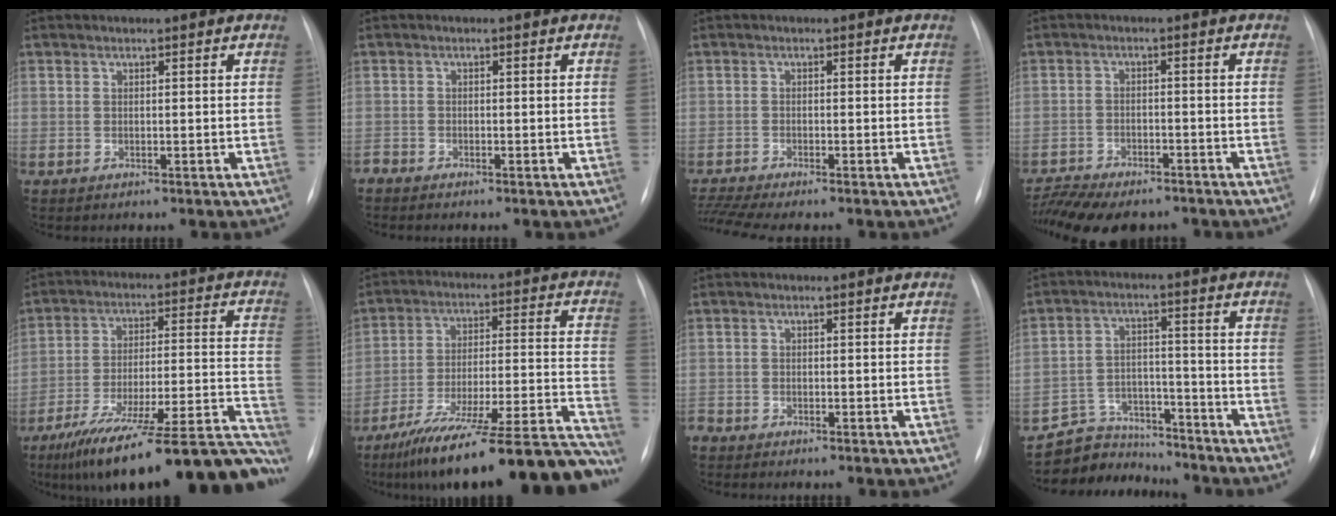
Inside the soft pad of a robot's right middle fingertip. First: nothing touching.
{"total": 0.8, "force": [-0.8, 0.0, -0.1], "torque": [0.003, -0.003, -0.016]}
{"total": 5.1, "force": [-4.4, -0.5, 2.5], "torque": [-0.052, -0.008, -0.078]}
{"total": 12.9, "force": [-10.9, 4.3, 5.4], "torque": [-0.109, 0.006, -0.161]}
{"total": 28.2, "force": [-23.2, 3.4, 15.7], "torque": [-0.143, 0.008, -0.335]}
{"total": 26.3, "force": [-22.6, 1.8, 13.3], "torque": [-0.124, 0.012, -0.336]}
{"total": 1.2, "force": [-1.2, 0.2, 0.0], "torque": [0.003, -0.001, -0.021]}
{"total": 9.8, "force": [-9.1, 3.6, 0.0], "torque": [0.008, 0.039, -0.152]}